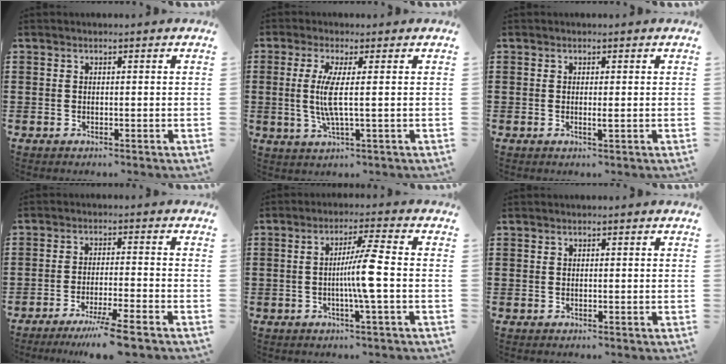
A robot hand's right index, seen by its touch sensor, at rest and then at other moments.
{"total": 5.9, "force": [0.3, 0.0, 5.9], "torque": [-0.125, -0.014, -0.003]}
{"total": 1.0, "force": [-0.1, 0.0, 1.0], "torque": [-0.018, -0.005, -0.001]}
{"total": 5.8, "force": [-4.5, -0.6, 3.6], "torque": [-0.068, -0.019, -0.084]}
{"total": 6.3, "force": [-1.0, -0.3, 6.2], "torque": [-0.110, -0.003, -0.025]}
{"total": 0.0}